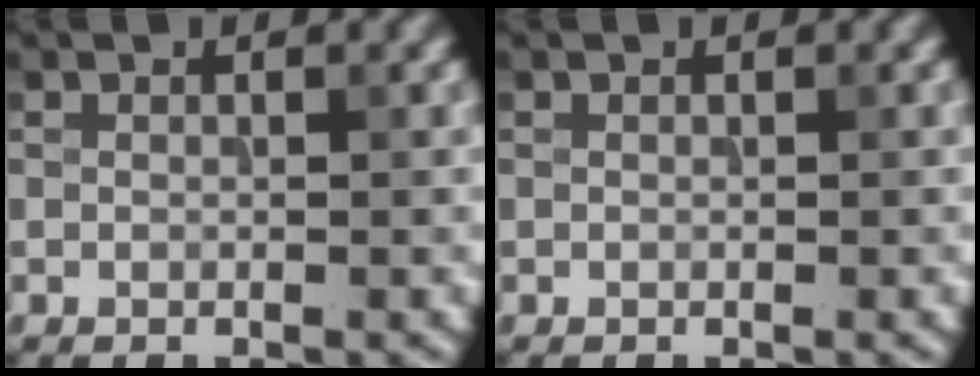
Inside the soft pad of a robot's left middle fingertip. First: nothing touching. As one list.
[{"total": 0.0}]